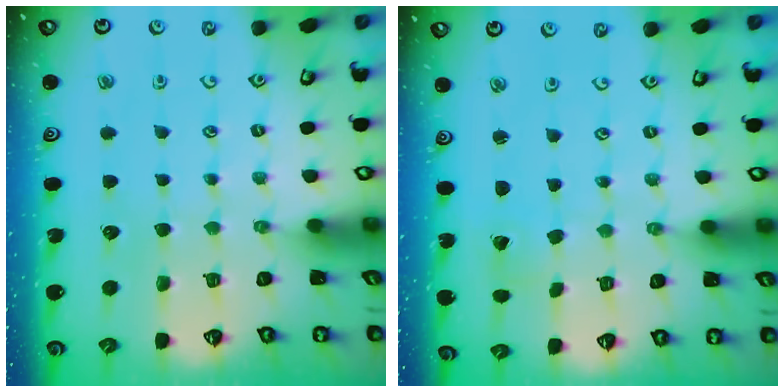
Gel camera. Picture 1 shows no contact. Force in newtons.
{"total": 0.5, "press": 0.5, "slide": 0.1}